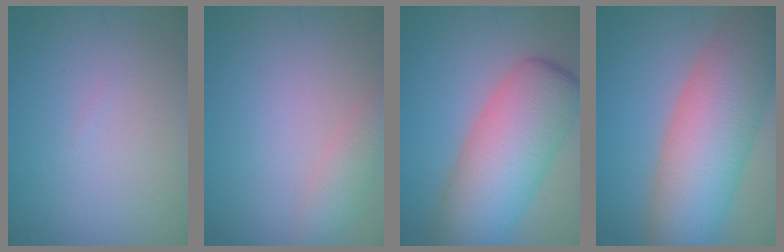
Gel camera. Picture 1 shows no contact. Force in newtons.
{"total": 2.5, "press": 2.5, "slide": 0.2}
{"total": 10.3, "press": 10.3, "slide": 0.4}
{"total": 11.8, "press": 11.8, "slide": 0.5}